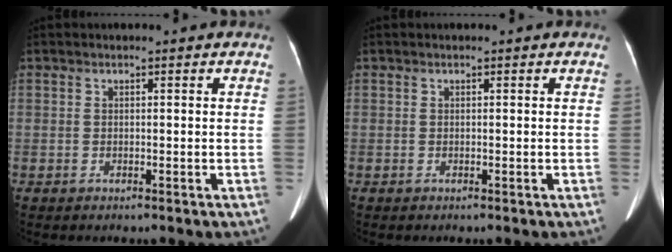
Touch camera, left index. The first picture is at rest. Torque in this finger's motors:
{"motor_torque": [0.02, 0.02, 0.00, 0.00]}